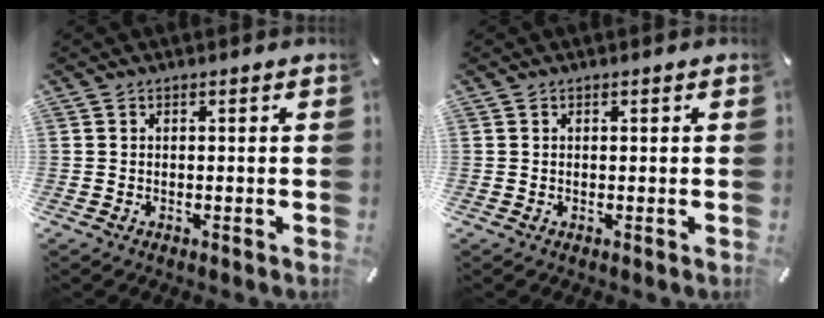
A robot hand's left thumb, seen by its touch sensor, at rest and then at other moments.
{"total": 0.0}